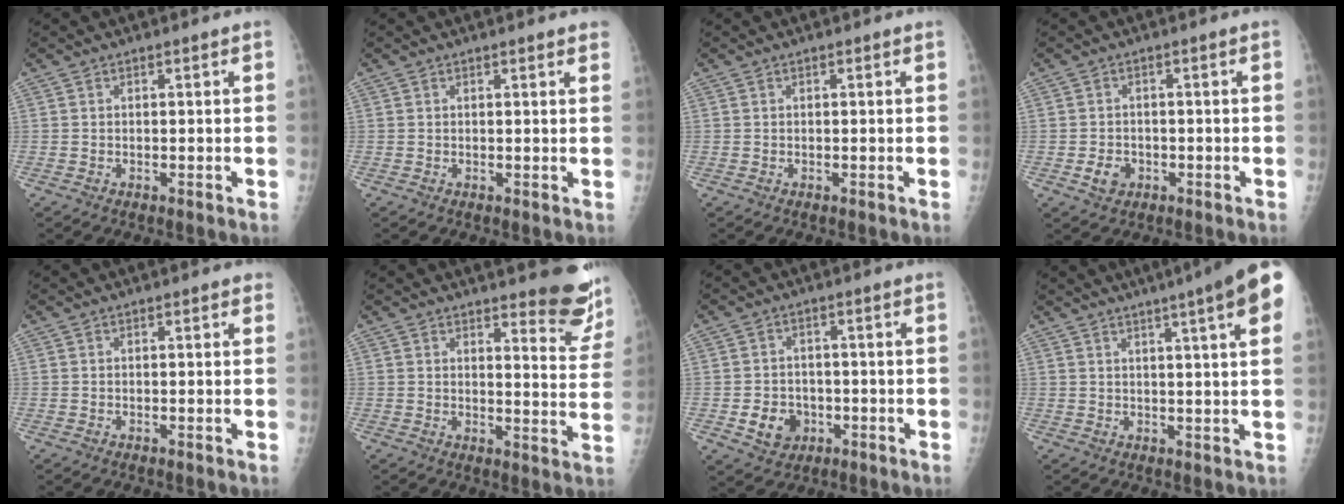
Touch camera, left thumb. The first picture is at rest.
{"total": 2.3, "force": [1.9, 0.3, 1.3], "torque": [-0.008, 0.002, 0.013]}
{"total": 0.0}
{"total": 3.3, "force": [-1.2, 2.7, 1.6], "torque": [-0.018, 0.005, -0.016]}
{"total": 0.6, "force": [0.3, 0.3, 0.4], "torque": [-0.005, 0.001, 0.000]}
{"total": 11.0, "force": [9.2, 2.7, 5.3], "torque": [-0.026, -0.073, 0.097]}
{"total": 6.2, "force": [-1.9, 5.2, 2.8], "torque": [-0.024, 0.010, -0.025]}
{"total": 13.7, "force": [7.6, 1.1, 11.3], "torque": [-0.141, -0.002, 0.081]}